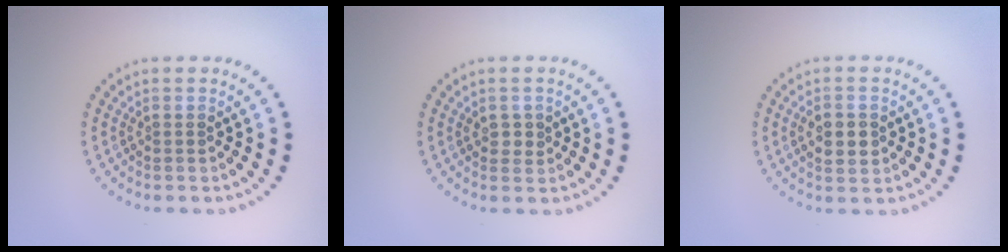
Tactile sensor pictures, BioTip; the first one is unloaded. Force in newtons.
{"total": 1.4, "press": 1.2, "slide": 0.6}
{"total": 2.7, "press": 2.7, "slide": 0.1}